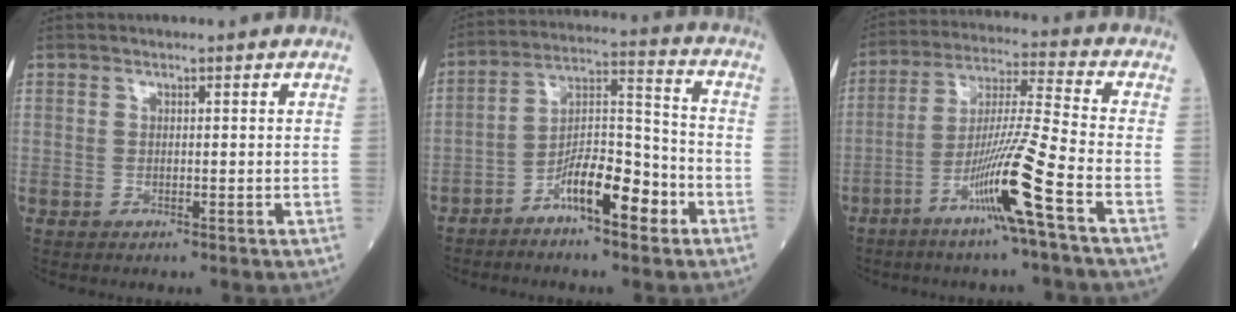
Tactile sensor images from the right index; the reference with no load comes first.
{"total": 10.0, "force": [-5.6, 2.8, 7.8], "torque": [-0.137, 0.022, -0.098]}
{"total": 11.7, "force": [-5.7, -1.8, 10.1], "torque": [-0.191, -0.008, -0.110]}